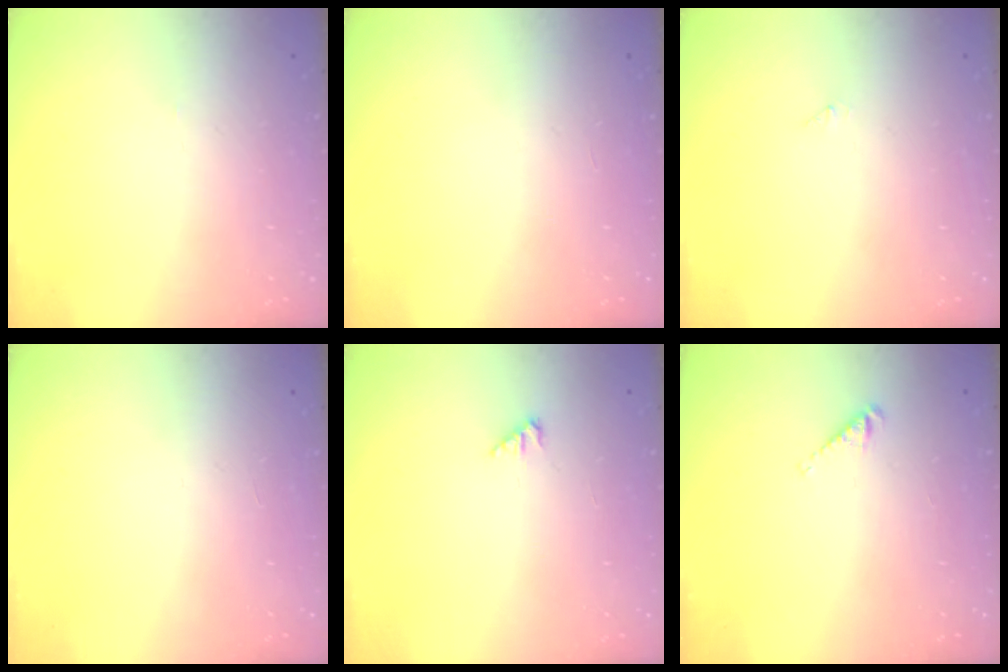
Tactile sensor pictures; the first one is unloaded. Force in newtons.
{"total": 0.0}
{"total": 0.0}
{"total": 0.0}
{"total": 1.9, "press": 1.9, "slide": 0.3}
{"total": 2.8, "press": 2.8, "slide": 0.4}